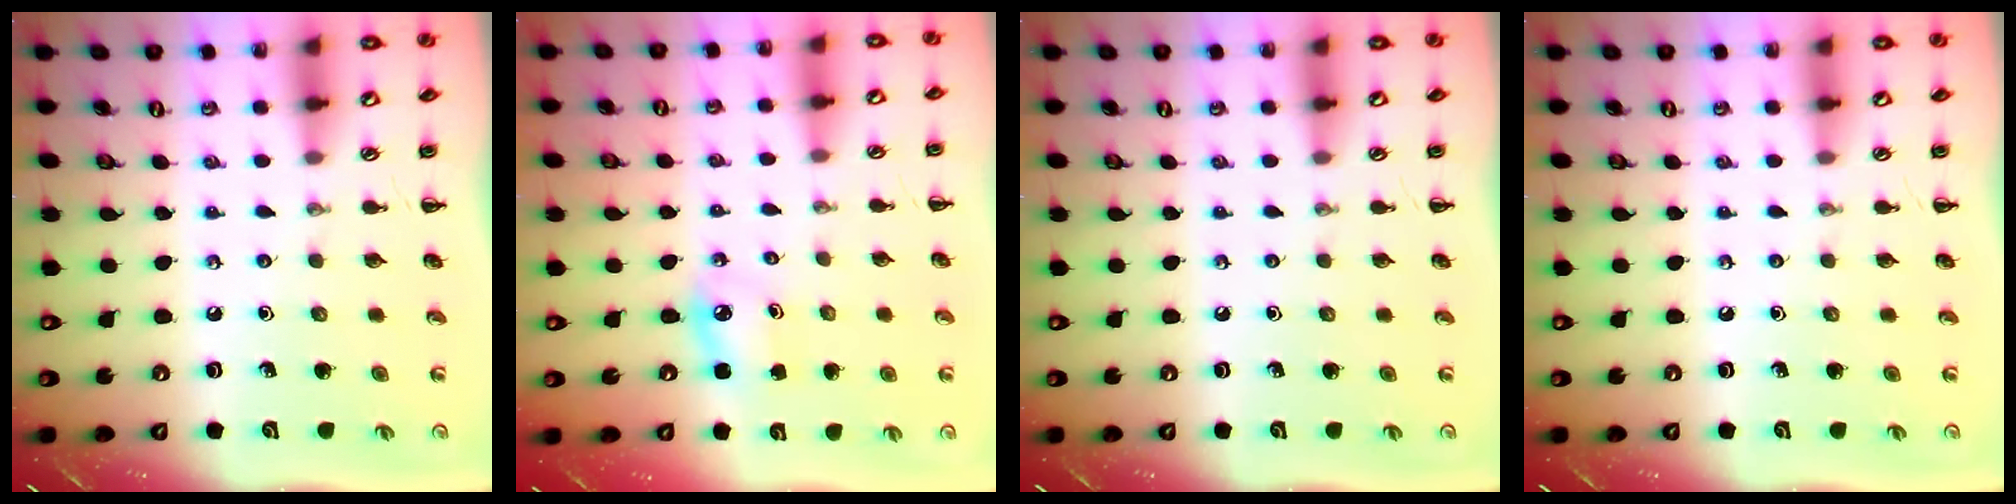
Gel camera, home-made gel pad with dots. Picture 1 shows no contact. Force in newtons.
{"total": 4.2, "press": 4.1, "slide": 0.9}
{"total": 0.0}
{"total": 0.0}